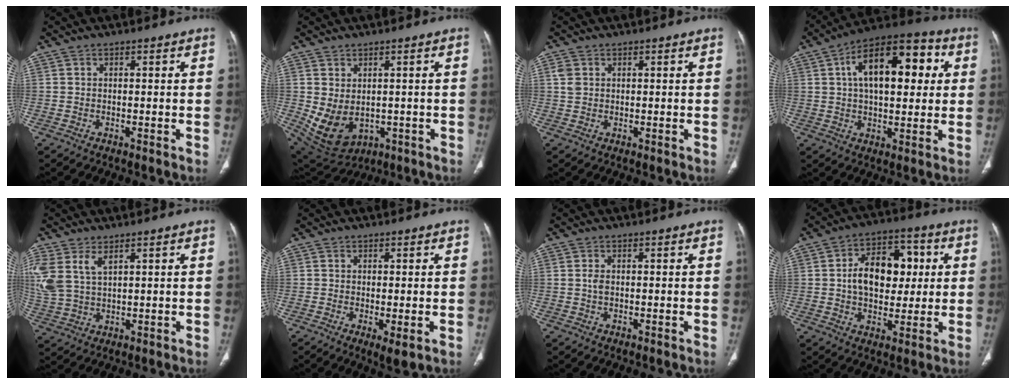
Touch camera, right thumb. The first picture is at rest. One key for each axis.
{"total": 10.0, "fx": -1.0, "fy": 7.3, "fz": 6.8, "tx": -0.113, "ty": -0.002, "tz": 0.018}
{"total": 2.2, "fx": 0.7, "fy": 1.8, "fz": 1.2, "tx": -0.023, "ty": 0.002, "tz": 0.018}
{"total": 18.9, "fx": 4.6, "fy": 9.6, "fz": 15.7, "tx": -0.209, "ty": 0.020, "tz": 0.061}
{"total": 9.8, "fx": 4.3, "fy": 5.4, "fz": 7.0, "tx": -0.173, "ty": -0.004, "tz": 0.100}
{"total": 3.0, "fx": -0.8, "fy": 0.9, "fz": 2.8, "tx": -0.052, "ty": -0.013, "tz": -0.012}
{"total": 1.3, "fx": 0.0, "fy": 0.7, "fz": 1.0, "tx": -0.022, "ty": 0.000, "tz": 0.000}
{"total": 14.6, "fx": 1.8, "fy": 9.6, "fz": 10.9, "tx": -0.128, "ty": 0.018, "tz": 0.025}